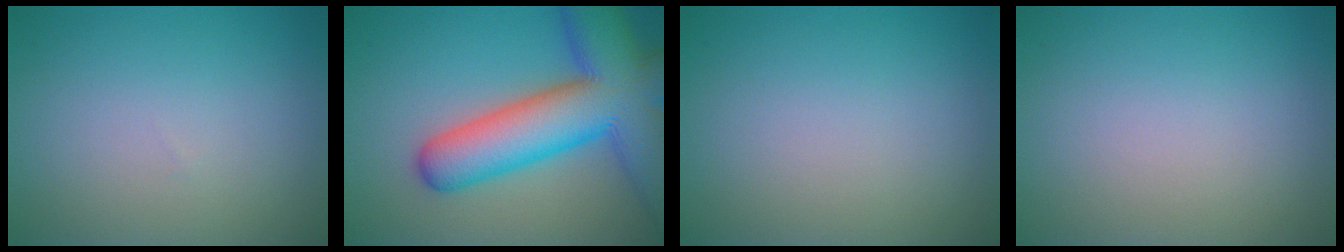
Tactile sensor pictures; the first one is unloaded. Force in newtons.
{"total": 13.1, "press": 13.1, "slide": 0.7}
{"total": 0.0}
{"total": 0.0}